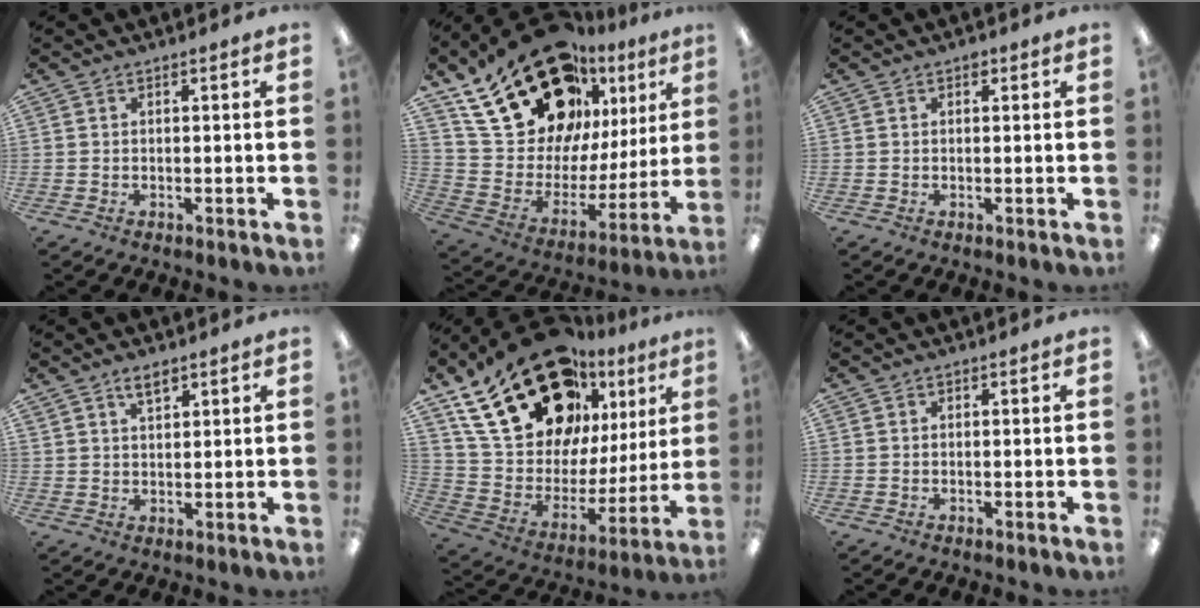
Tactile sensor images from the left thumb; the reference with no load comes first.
{"total": 25.9, "force": [18.1, 13.3, 12.9], "torque": [-0.224, -0.103, 0.337]}
{"total": 0.9, "force": [0.5, 0.6, 0.5], "torque": [-0.002, 0.000, 0.007]}
{"total": 3.4, "force": [2.7, 1.6, 1.5], "torque": [-0.025, -0.005, 0.048]}
{"total": 27.4, "force": [17.6, 14.6, 15.1], "torque": [-0.265, -0.098, 0.326]}
{"total": 0.0}